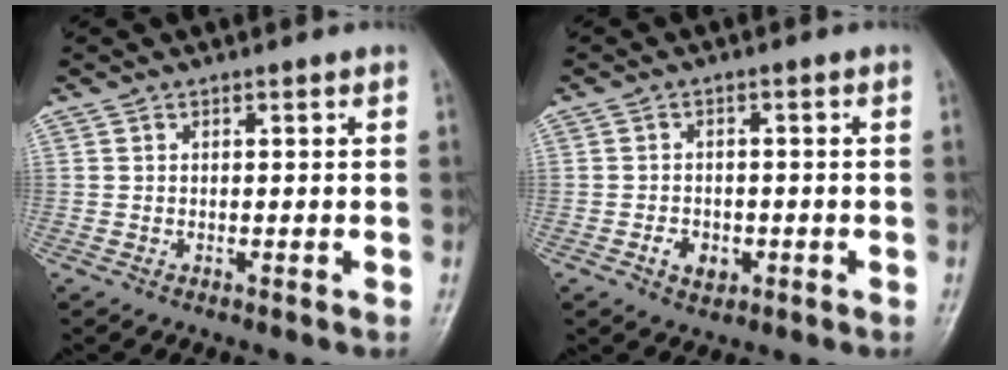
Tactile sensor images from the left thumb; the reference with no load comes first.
{"total": 3.7, "force": [-1.3, 2.7, 2.1], "torque": [-0.025, 0.005, -0.019]}